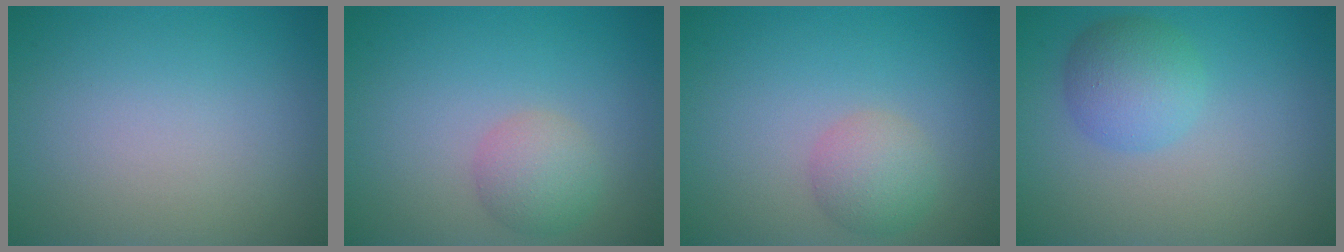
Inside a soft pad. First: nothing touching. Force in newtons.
{"total": 2.7, "press": 2.7, "slide": 0.2}
{"total": 2.7, "press": 2.7, "slide": 0.2}
{"total": 3.5, "press": 3.5, "slide": 0.1}